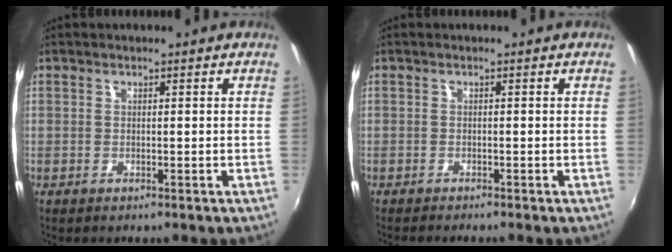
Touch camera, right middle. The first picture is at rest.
{"total": 1.6, "force": [-1.5, -0.1, 0.5], "torque": [-0.012, -0.013, -0.028]}